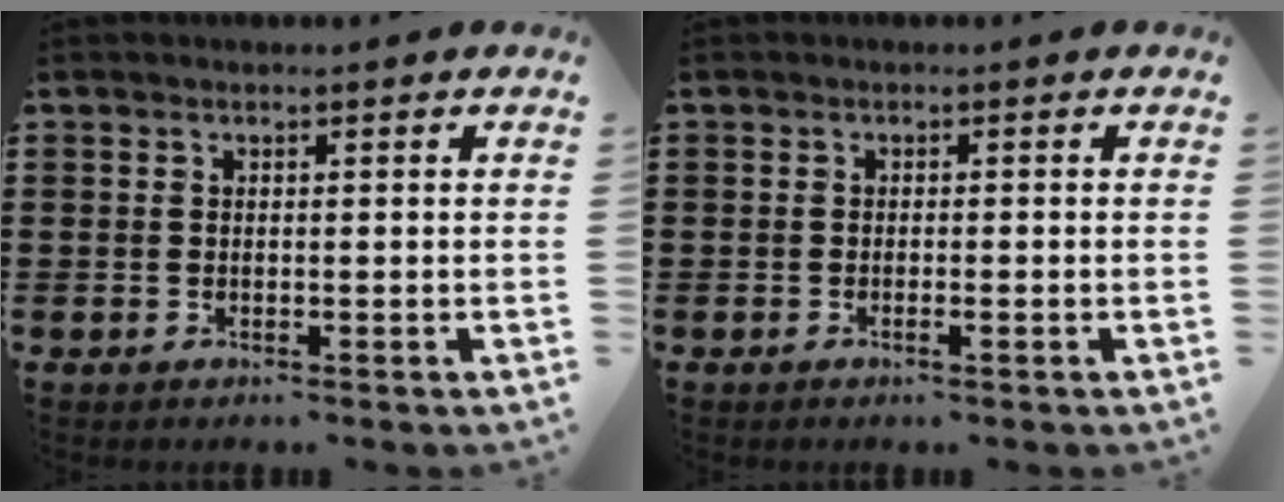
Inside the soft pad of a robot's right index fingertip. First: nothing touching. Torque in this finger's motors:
{"motor_torque": [-0.04, 0.07, -0.04, 0.00]}